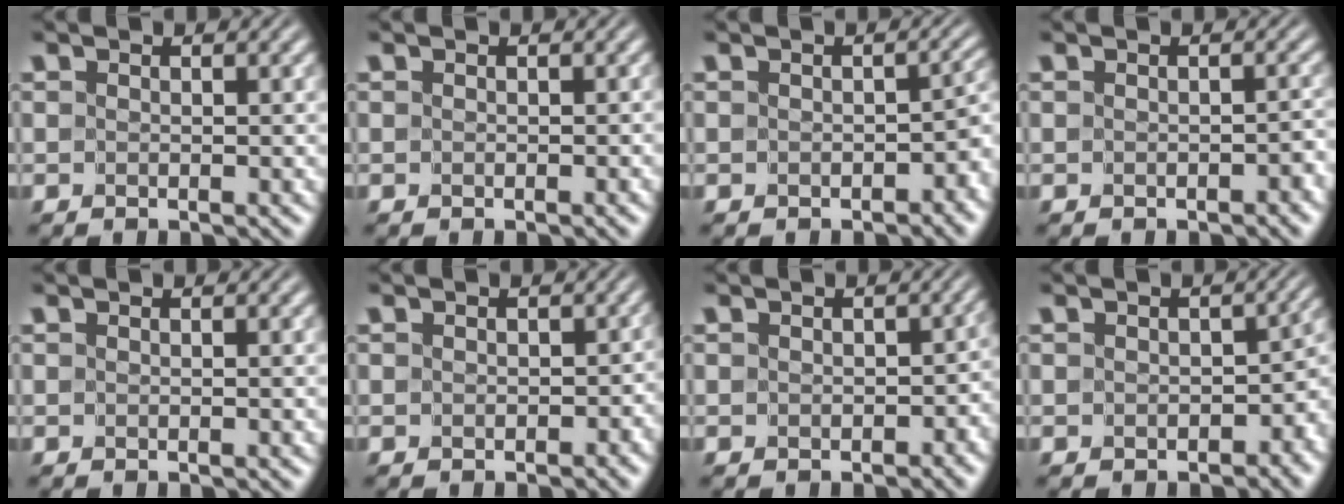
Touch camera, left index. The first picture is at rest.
{"total": 0.0}
{"total": 3.1, "force": [-1.1, 1.9, 2.2], "torque": [-0.012, -0.001, -0.017]}
{"total": 1.0, "force": [-0.7, 0.5, 0.6], "torque": [-0.011, -0.003, -0.007]}
{"total": 0.0}
{"total": 1.6, "force": [-0.4, 1.4, 0.7], "torque": [0.012, -0.005, -0.005]}
{"total": 2.4, "force": [-0.7, 1.8, 1.5], "torque": [-0.001, -0.004, -0.009]}
{"total": 4.4, "force": [-1.2, 2.9, 3.1], "torque": [-0.014, -0.006, -0.018]}